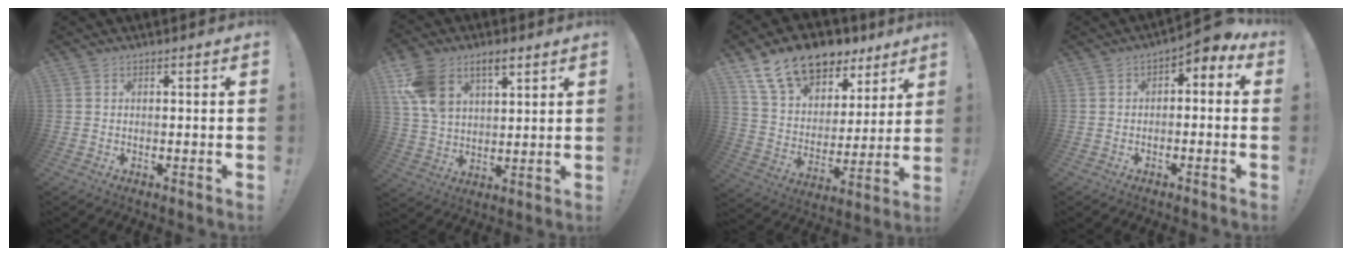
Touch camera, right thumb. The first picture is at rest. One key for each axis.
{"total": 12.8, "fx": 7.1, "fy": 7.9, "fz": 7.2, "tx": -0.138, "ty": -0.027, "tz": 0.133}
{"total": 17.2, "fx": 12.3, "fy": 9.7, "fz": 7.1, "tx": -0.120, "ty": -0.078, "tz": 0.230}
{"total": 3.4, "fx": -0.2, "fy": 2.0, "fz": 2.7, "tx": -0.036, "ty": 0.000, "tz": -0.006}